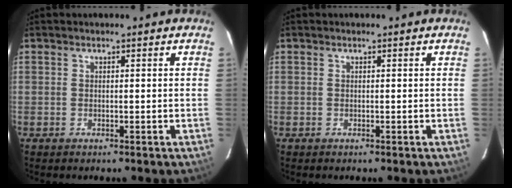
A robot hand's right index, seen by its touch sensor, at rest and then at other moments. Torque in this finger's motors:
{"motor_torque": [0.00, 0.00, 0.00, 0.00]}